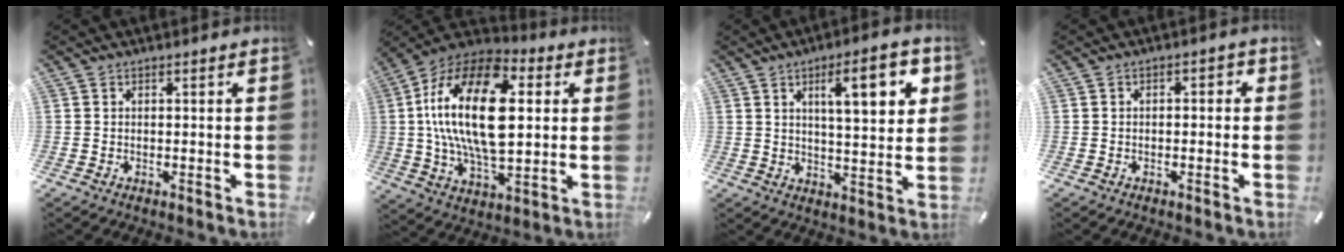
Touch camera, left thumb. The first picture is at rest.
{"total": 25.1, "force": [3.8, 13.6, 20.7], "torque": [-0.417, 0.001, 0.056]}
{"total": 13.5, "force": [5.6, 4.1, 11.6], "torque": [-0.163, -0.013, 0.081]}
{"total": 1.6, "force": [-1.0, 0.9, 0.9], "torque": [-0.017, 0.010, -0.022]}